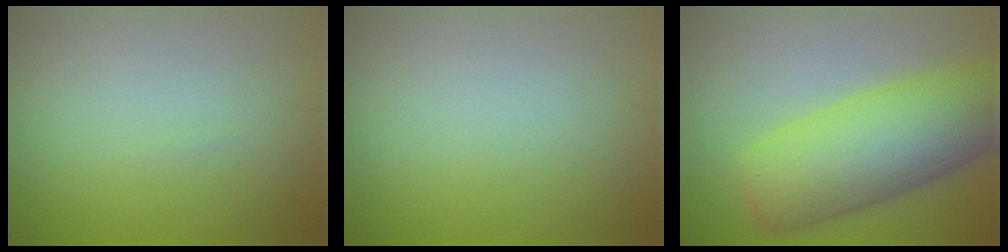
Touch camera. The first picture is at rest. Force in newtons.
{"total": 0.0}
{"total": 10.0, "press": 10.0, "slide": 0.3}